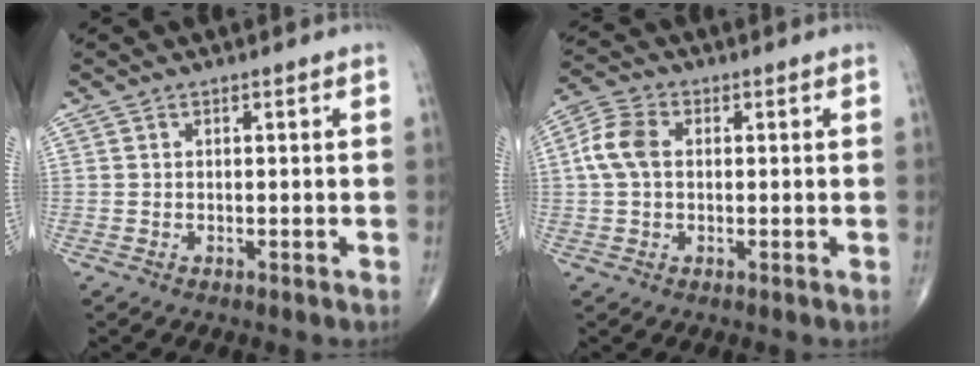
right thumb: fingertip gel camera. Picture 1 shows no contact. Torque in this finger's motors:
{"motor_torque": [-0.17, 0.42, 0.69, 0.10, 0.21]}